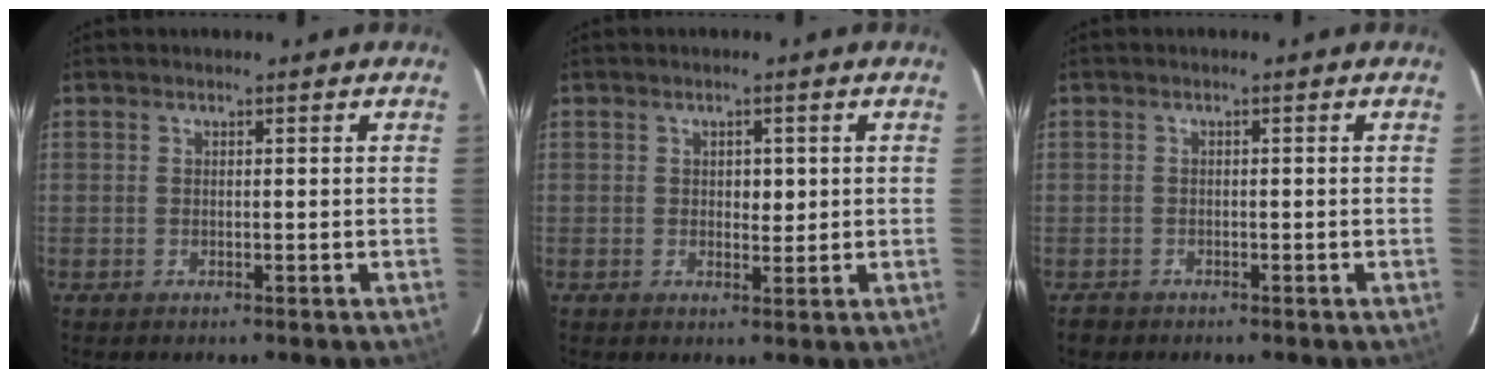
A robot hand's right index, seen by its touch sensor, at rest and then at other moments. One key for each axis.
{"total": 2.2, "fx": 0.4, "fy": 1.3, "fz": 1.6, "tx": -0.019, "ty": -0.001, "tz": 0.007}
{"total": 1.6, "fx": -1.0, "fy": 1.2, "fz": -0.1, "tx": -0.010, "ty": 0.004, "tz": -0.018}